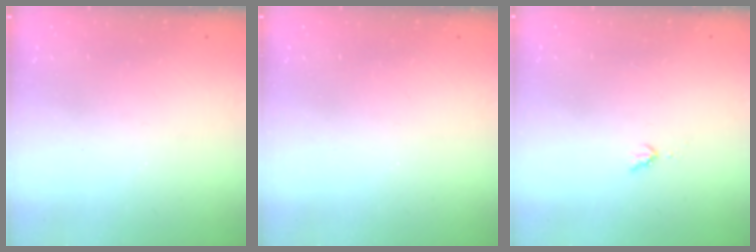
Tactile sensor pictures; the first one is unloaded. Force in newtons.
{"total": 0.0}
{"total": 2.8, "press": 2.8, "slide": 0.4}